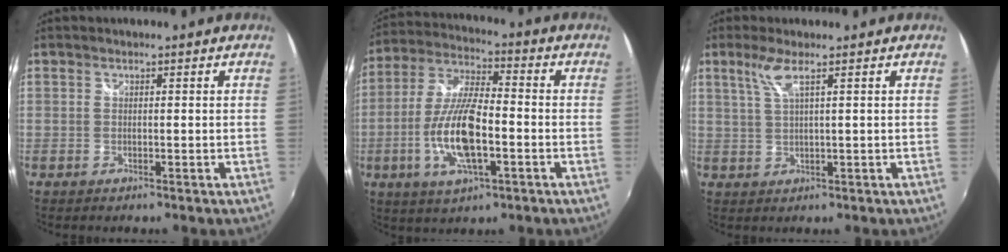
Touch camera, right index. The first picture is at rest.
{"total": 14.2, "force": [-4.0, 4.5, 12.8], "torque": [-0.266, -0.005, -0.076]}
{"total": 3.6, "force": [1.9, -0.3, 3.0], "torque": [-0.063, -0.001, 0.042]}